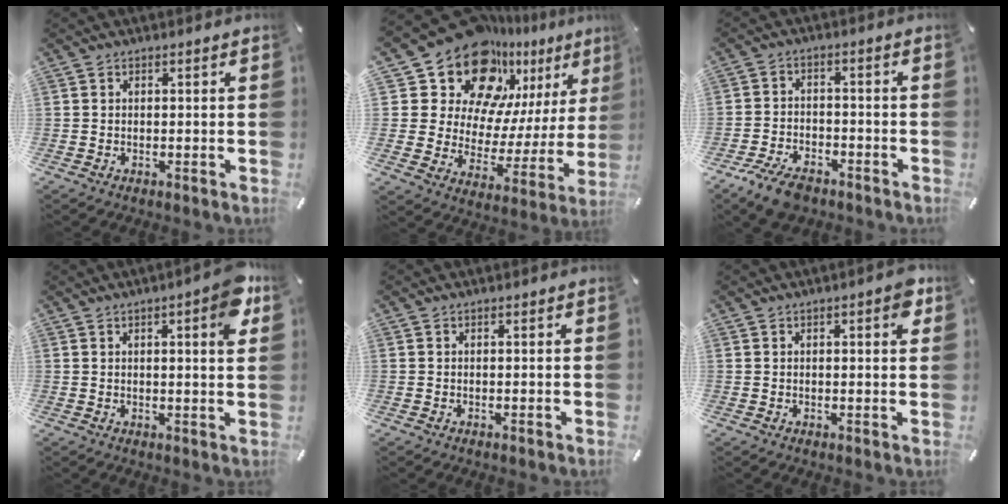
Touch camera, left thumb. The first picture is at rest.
{"total": 20.9, "force": [15.1, 12.0, 8.0], "torque": [-0.129, -0.124, 0.274]}
{"total": 6.8, "force": [-4.9, 3.4, 3.3], "torque": [-0.073, 0.020, -0.094]}
{"total": 6.2, "force": [2.6, 1.2, 5.5], "torque": [-0.077, -0.007, 0.036]}
{"total": 0.0}
{"total": 3.3, "force": [1.2, 1.1, 2.9], "torque": [-0.035, -0.003, 0.013]}